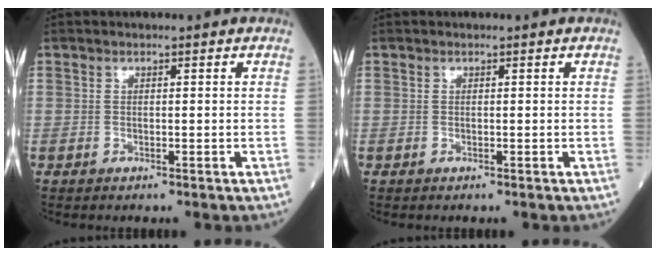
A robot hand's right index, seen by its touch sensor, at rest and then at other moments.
{"total": 0.0}